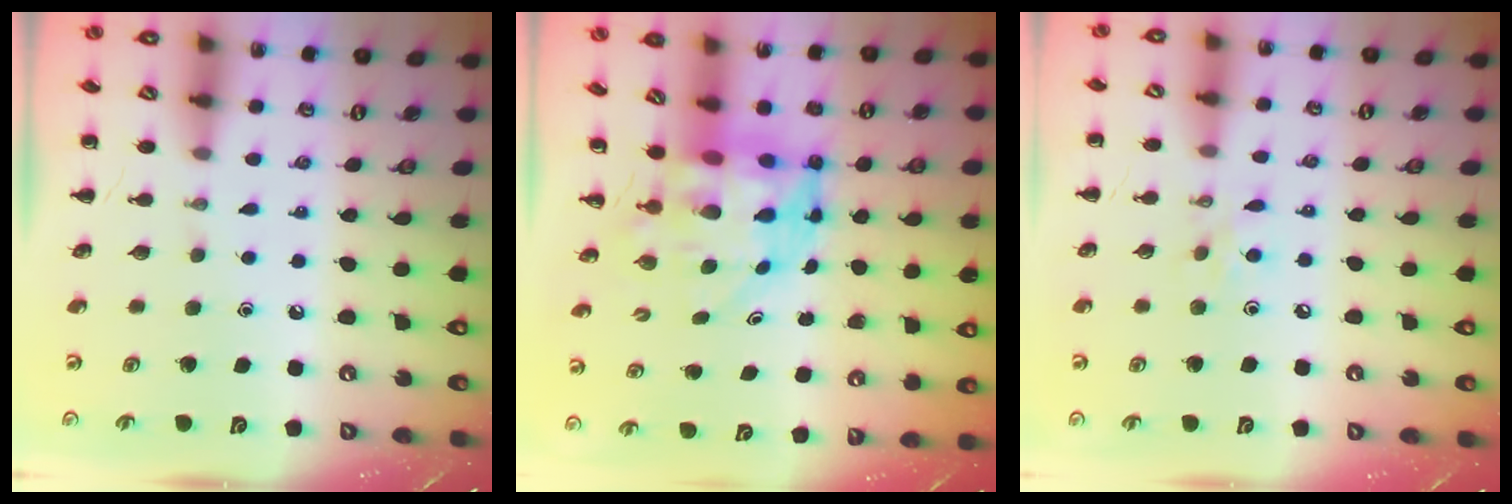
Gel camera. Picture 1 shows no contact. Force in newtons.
{"total": 7.3, "press": 7.1, "slide": 1.7}
{"total": 6.1, "press": 5.7, "slide": 2.0}